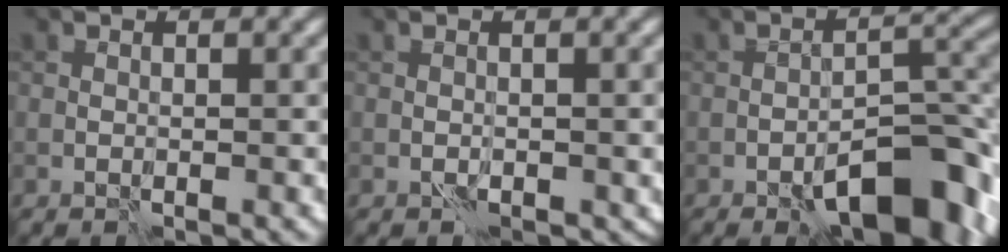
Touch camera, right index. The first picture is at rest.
{"total": 1.3, "force": [-0.6, 0.9, 0.8], "torque": [-0.010, -0.002, -0.006]}
{"total": 8.1, "force": [-4.5, 2.9, 6.0], "torque": [-0.074, 0.014, -0.067]}